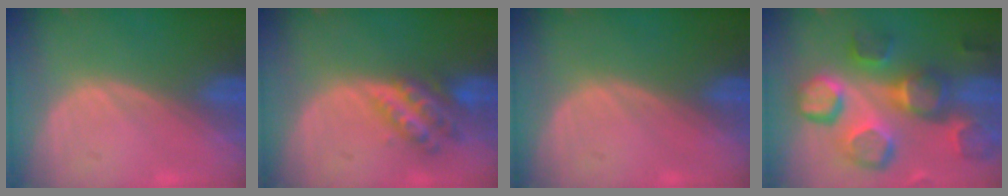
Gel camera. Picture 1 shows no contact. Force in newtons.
{"total": 6.2, "press": 5.4, "slide": 3.0}
{"total": 0.0}
{"total": 12.6, "press": 11.2, "slide": 5.7}